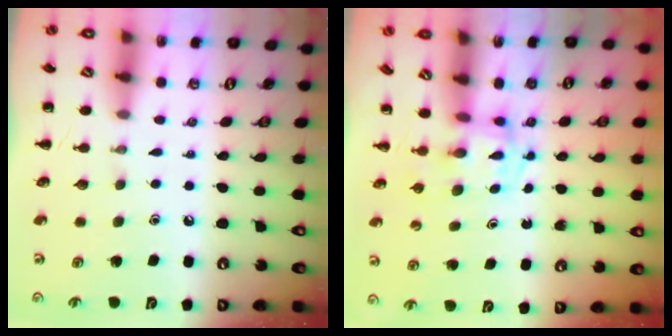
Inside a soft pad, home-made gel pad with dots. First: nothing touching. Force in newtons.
{"total": 2.9, "press": 2.9, "slide": 0.2}